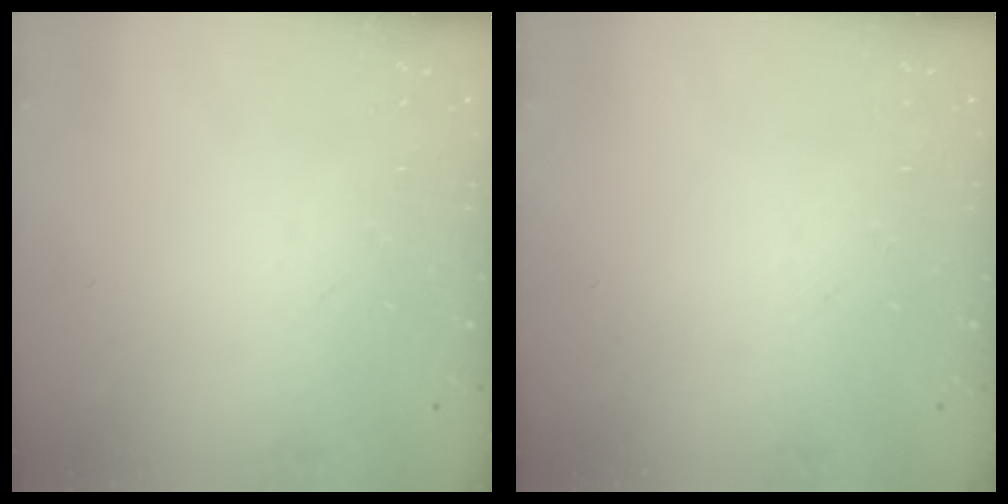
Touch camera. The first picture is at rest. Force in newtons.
{"total": 0.0}